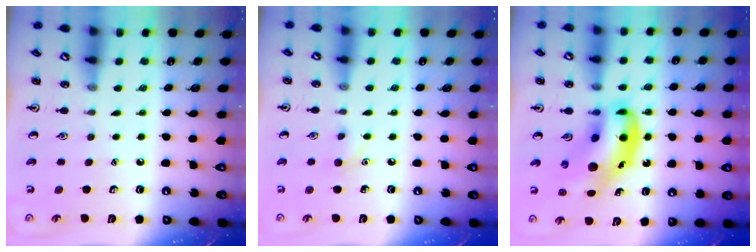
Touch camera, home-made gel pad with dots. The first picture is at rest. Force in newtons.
{"total": 5.5, "press": 5.2, "slide": 1.7}
{"total": 14.3, "press": 13.8, "slide": 3.8}